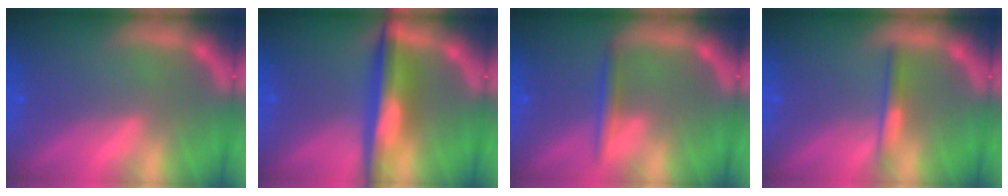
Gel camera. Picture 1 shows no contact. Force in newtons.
{"total": 6.0}
{"total": 1.9}
{"total": 2.0}